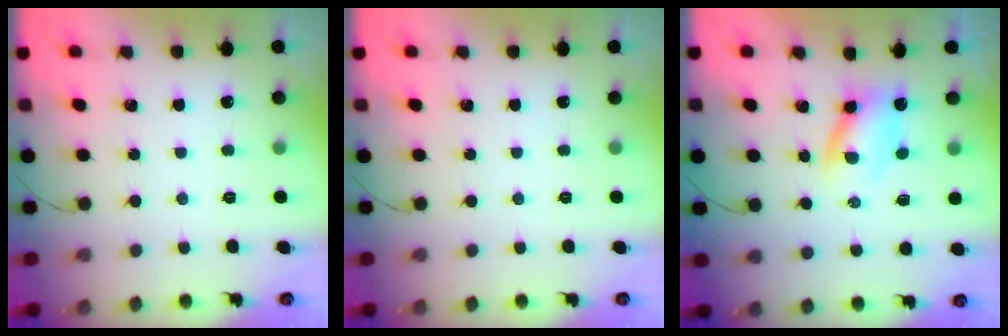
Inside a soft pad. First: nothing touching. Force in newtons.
{"total": 0.0}
{"total": 2.8, "press": 2.7, "slide": 0.7}